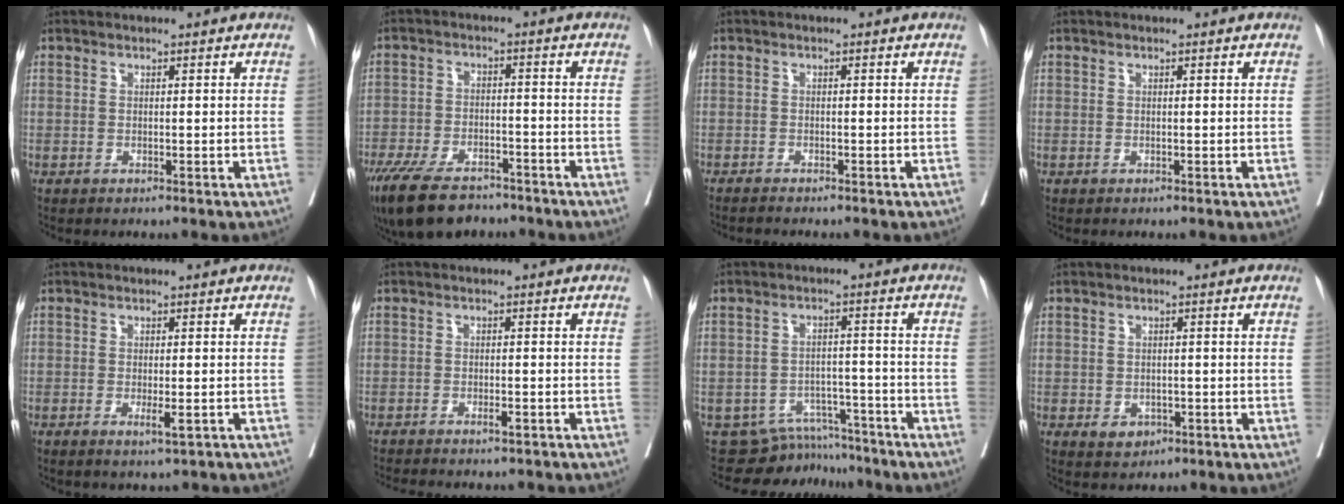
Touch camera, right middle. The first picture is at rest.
{"total": 12.7, "force": [-9.6, 4.9, 6.6], "torque": [-0.121, -0.014, -0.157]}
{"total": 2.1, "force": [-1.9, -0.1, 1.0], "torque": [-0.014, -0.001, -0.027]}
{"total": 0.0}
{"total": 2.2, "force": [-1.1, 0.5, 1.8], "torque": [-0.029, -0.001, -0.017]}
{"total": 4.4, "force": [-3.8, 0.6, 2.2], "torque": [-0.029, -0.004, -0.051]}
{"total": 8.4, "force": [-7.9, 2.8, -1.0], "torque": [0.025, 0.034, -0.108]}
{"total": 2.6, "force": [-1.2, 2.0, 1.3], "torque": [-0.014, 0.003, -0.007]}